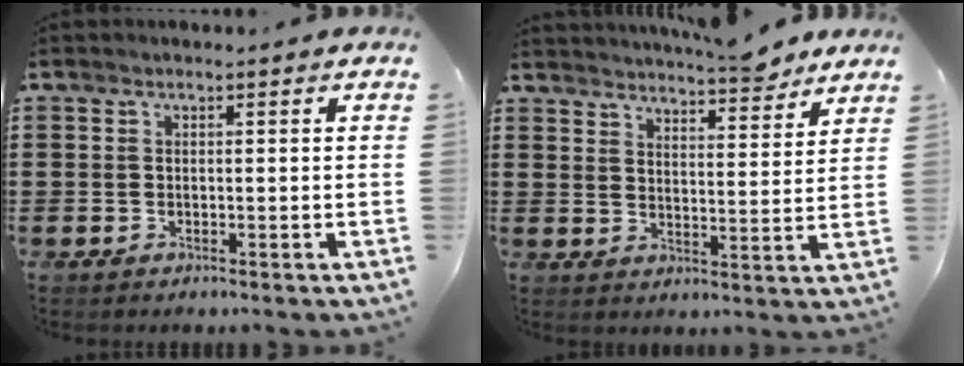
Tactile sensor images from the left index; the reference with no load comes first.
{"total": 5.2, "force": [5.1, 0.2, 0.9], "torque": [-0.021, -0.031, 0.087]}